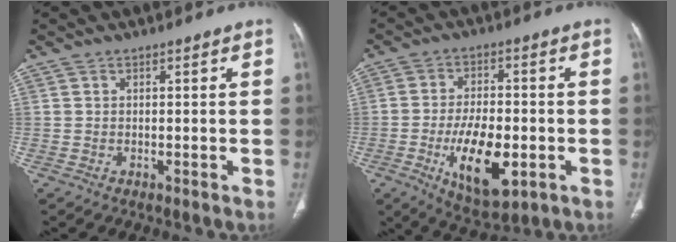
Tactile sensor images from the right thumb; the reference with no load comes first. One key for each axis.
{"total": 13.7, "fx": -4.0, "fy": 6.4, "fz": 11.4, "tx": -0.183, "ty": 0.002, "tz": -0.056}